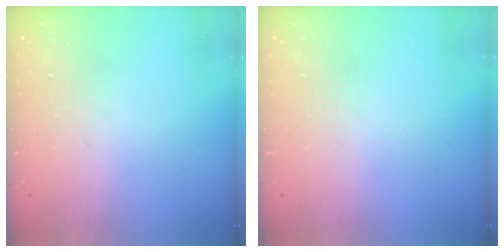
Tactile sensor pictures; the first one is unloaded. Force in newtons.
{"total": 0.0}